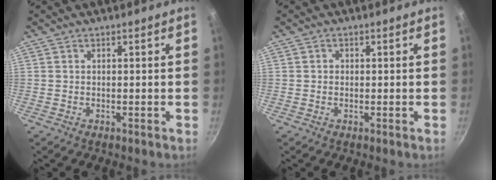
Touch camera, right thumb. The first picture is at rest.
{"total": 0.8, "force": [0.0, 0.8, 0.2], "torque": [-0.001, 0.004, 0.000]}